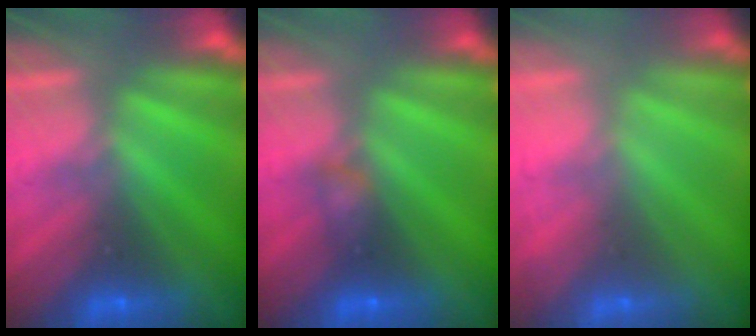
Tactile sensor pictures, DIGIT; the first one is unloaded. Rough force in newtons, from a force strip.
{"total": 2.2}
{"total": 2.2}